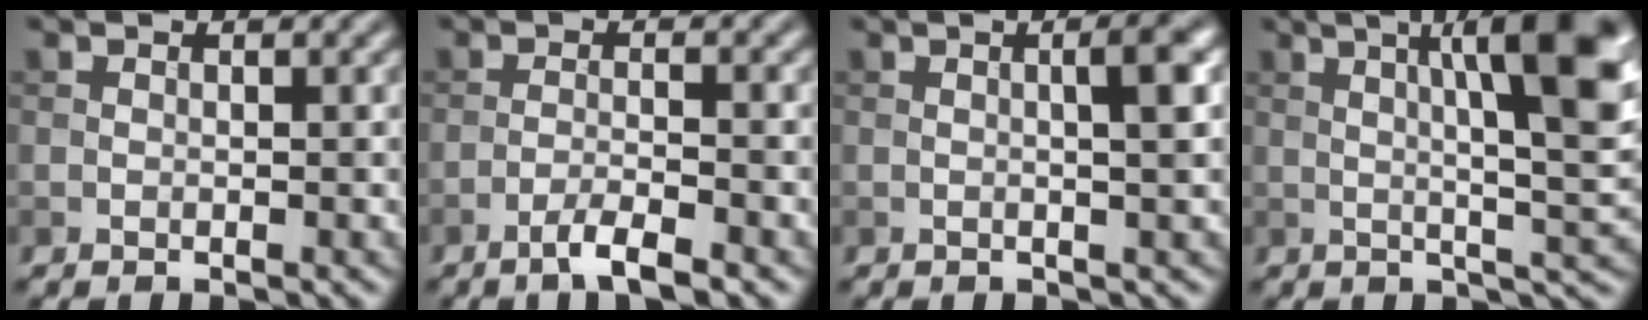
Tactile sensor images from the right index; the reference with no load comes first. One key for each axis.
{"total": 3.0, "fx": -1.9, "fy": 0.4, "fz": 2.2, "tx": -0.037, "ty": 0.006, "tz": -0.044}
{"total": 3.1, "fx": 0.3, "fy": 0.7, "fz": 3.0, "tx": -0.037, "ty": 0.011, "tz": 0.002}
{"total": 12.1, "fx": 3.1, "fy": 2.8, "fz": 11.3, "tx": -0.138, "ty": 0.010, "tz": 0.042}